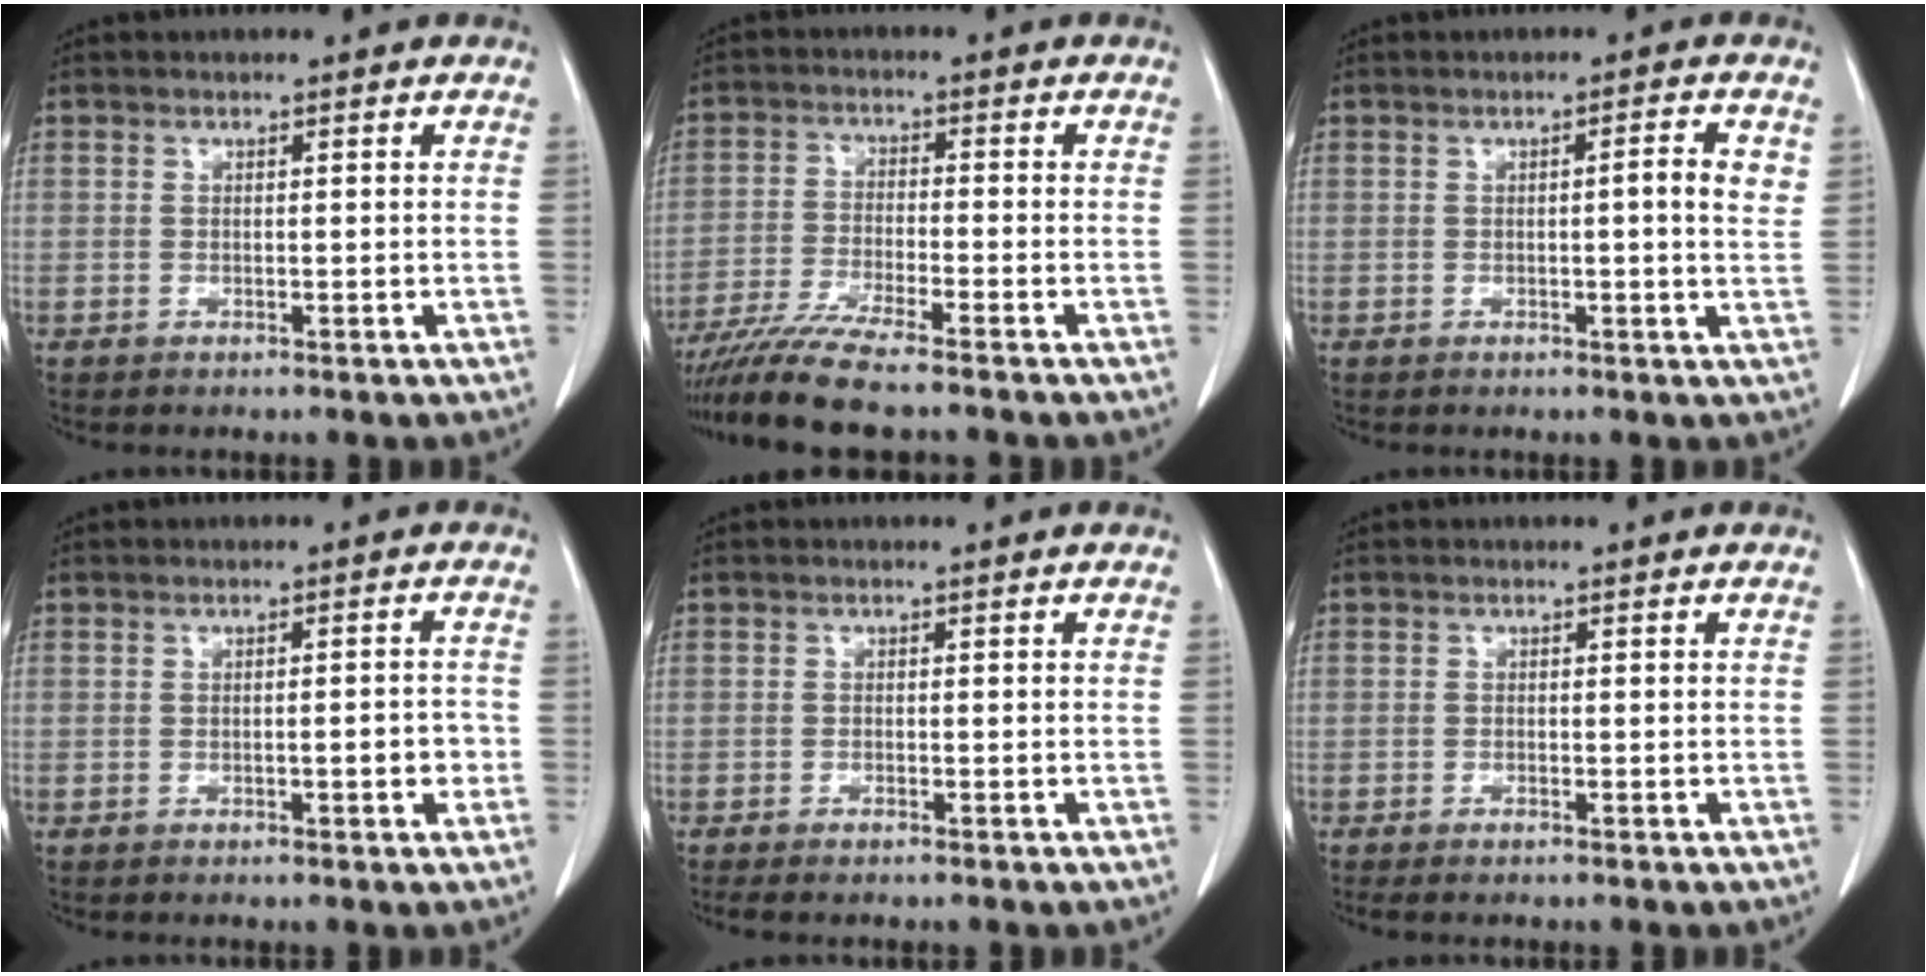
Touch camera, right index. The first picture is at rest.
{"total": 9.3, "force": [-7.9, -0.3, 5.0], "torque": [-0.085, -0.025, -0.137]}
{"total": 3.4, "force": [0.8, 0.1, 3.4], "torque": [-0.042, 0.002, 0.006]}
{"total": 2.6, "force": [-0.7, 0.7, 2.4], "torque": [-0.034, 0.002, -0.008]}
{"total": 2.2, "force": [-1.9, 0.3, 1.1], "torque": [-0.016, -0.004, -0.026]}
{"total": 1.3, "force": [-1.1, 0.1, 0.7], "torque": [-0.012, -0.002, -0.015]}